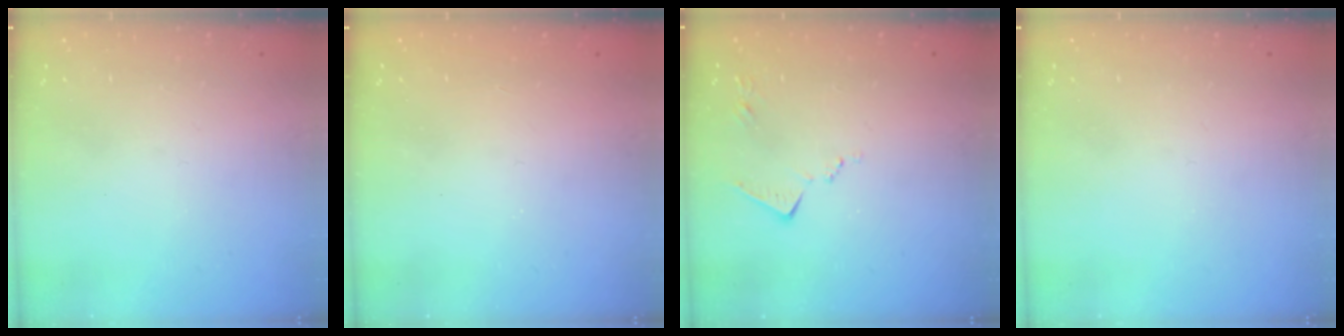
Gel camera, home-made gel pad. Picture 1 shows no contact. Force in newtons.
{"total": 1.0, "press": 1.0, "slide": 0.1}
{"total": 7.6, "press": 7.6, "slide": 0.1}
{"total": 0.0}